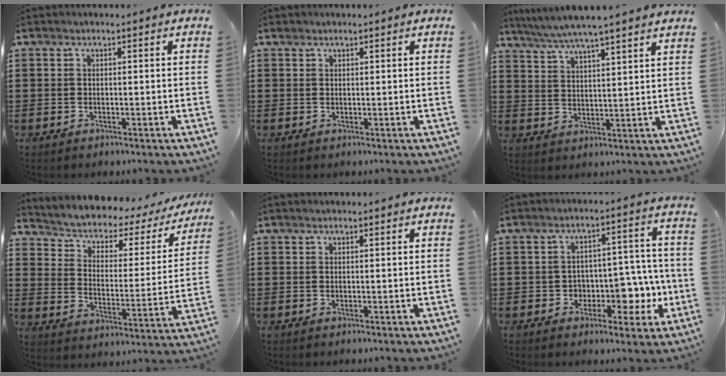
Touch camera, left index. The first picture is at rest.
{"total": 0.8, "force": [0.6, 0.5, 0.0], "torque": [-0.002, 0.002, 0.013]}
{"total": 5.2, "force": [4.8, -0.6, 2.1], "torque": [-0.057, -0.023, 0.083]}
{"total": 2.9, "force": [1.8, 1.7, 1.4], "torque": [-0.043, -0.020, 0.020]}
{"total": 0.0}
{"total": 6.1, "force": [-1.3, 5.2, 2.9], "torque": [-0.051, -0.001, -0.022]}